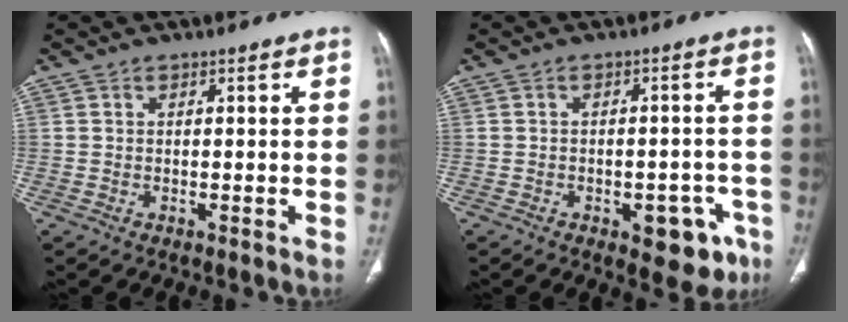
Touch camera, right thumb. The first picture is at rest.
{"total": 9.0, "force": [-4.4, 4.7, 6.2], "torque": [-0.044, 0.022, -0.048]}